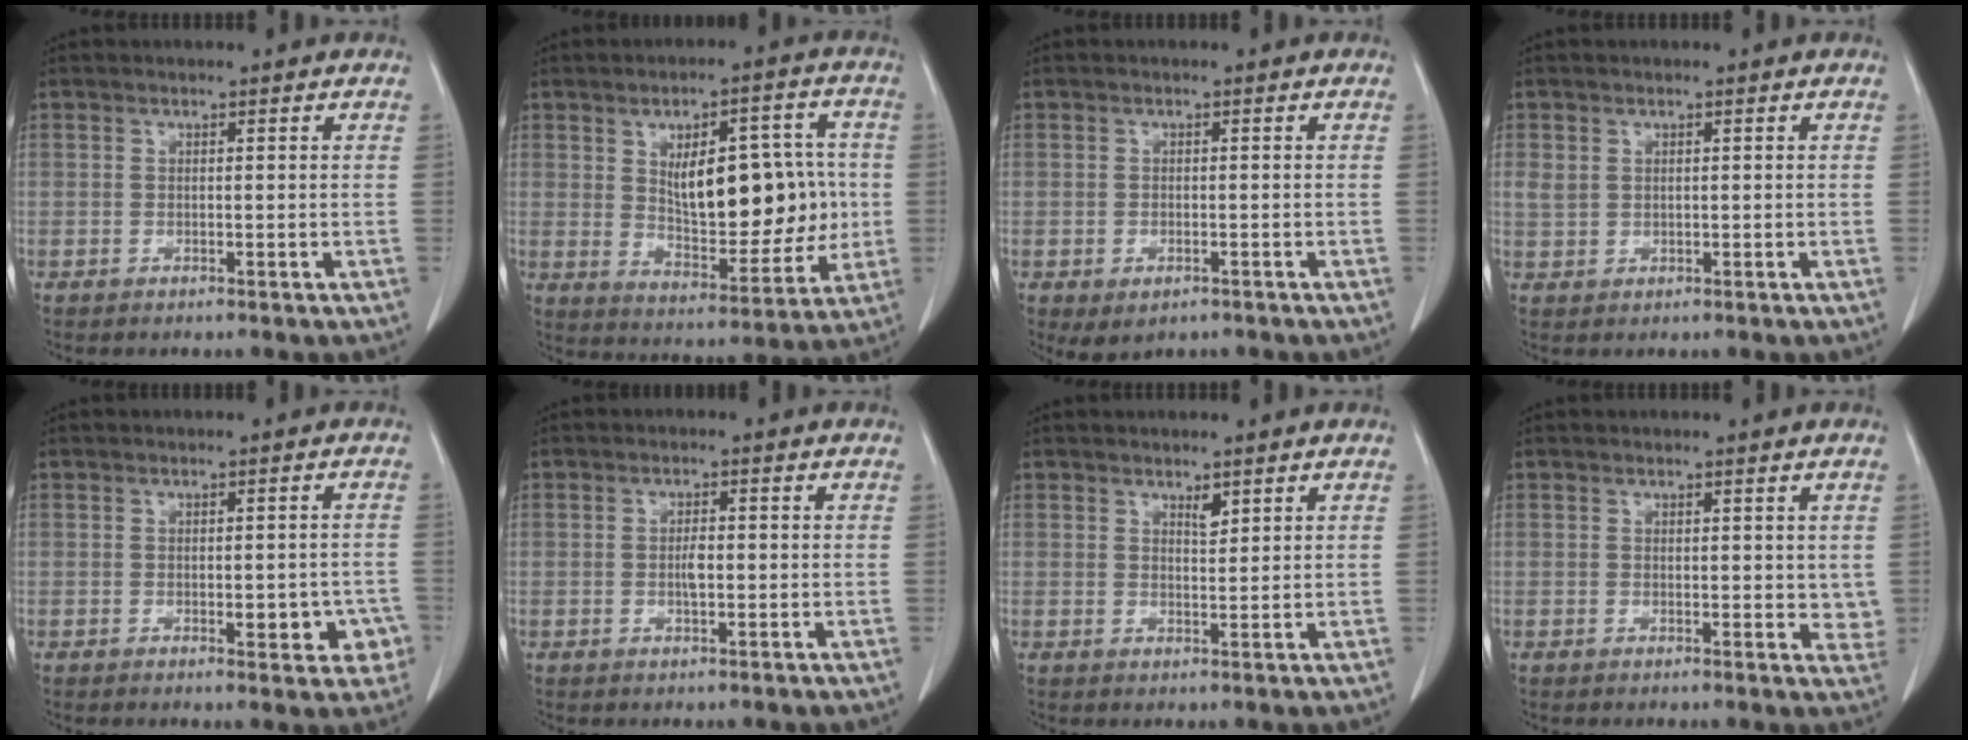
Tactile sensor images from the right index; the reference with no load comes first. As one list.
[{"total": 15.2, "force": [1.5, 6.8, 13.5], "torque": [-0.203, 0.015, 0.036]}, {"total": 3.2, "force": [-1.7, 1.8, 1.9], "torque": [-0.033, -0.005, -0.015]}, {"total": 1.9, "force": [0.4, 1.6, 1.0], "torque": [-0.025, 0.009, 0.014]}, {"total": 5.5, "force": [-1.9, 2.3, 4.6], "torque": [-0.043, 0.007, -0.019]}, {"total": 2.3, "force": [-0.3, 0.8, 2.1], "torque": [-0.041, 0.003, -0.003]}, {"total": 1.7, "force": [1.2, 0.6, 1.0], "torque": [-0.016, -0.006, 0.021]}, {"total": 2.9, "force": [0.8, 1.7, 2.2], "torque": [-0.014, -0.008, 0.008]}]